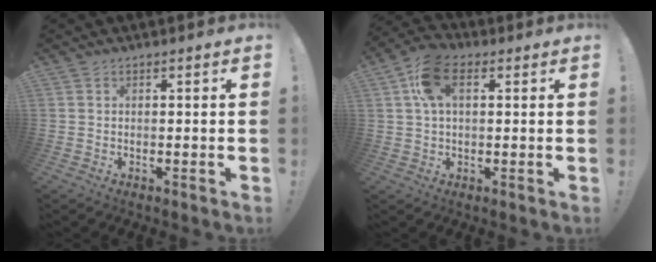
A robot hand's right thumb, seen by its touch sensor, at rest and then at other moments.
{"total": 10.5, "force": [3.5, 6.2, 7.8], "torque": [-0.146, 0.005, 0.068]}